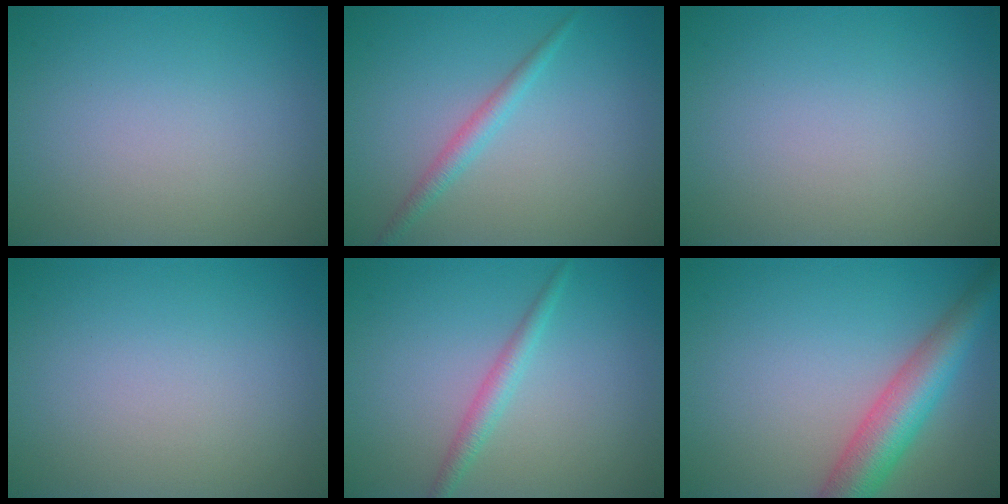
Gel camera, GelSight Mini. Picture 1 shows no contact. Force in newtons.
{"total": 1.7, "press": 1.7, "slide": 0.1}
{"total": 0.0}
{"total": 0.0}
{"total": 1.8, "press": 1.8, "slide": 0.1}
{"total": 6.0, "press": 6.0, "slide": 0.2}